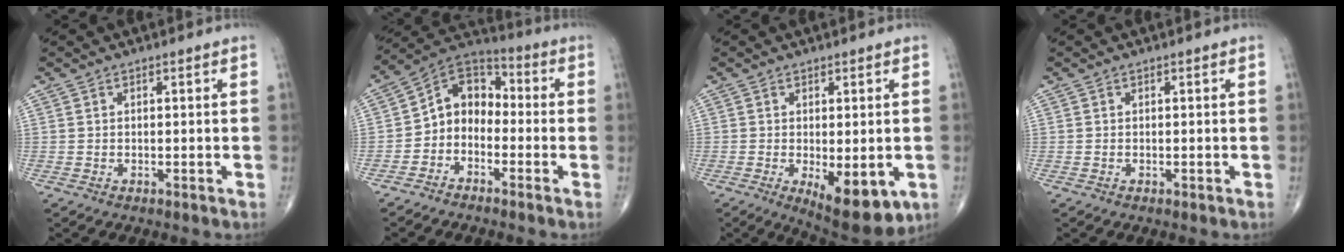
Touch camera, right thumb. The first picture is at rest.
{"total": 9.2, "force": [-2.3, 7.1, 5.3], "torque": [-0.060, 0.053, -0.063]}
{"total": 10.7, "force": [-3.2, 4.4, 9.2], "torque": [-0.120, -0.021, -0.037]}
{"total": 0.0}